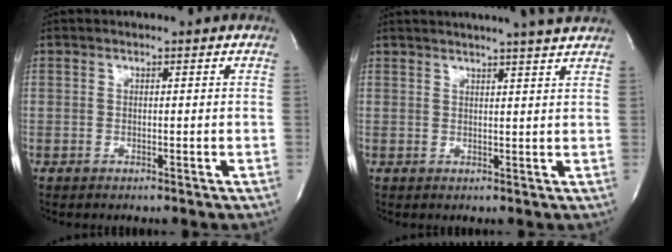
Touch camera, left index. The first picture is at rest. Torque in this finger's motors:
{"motor_torque": [0.51, -0.52, 0.43, 0.09]}